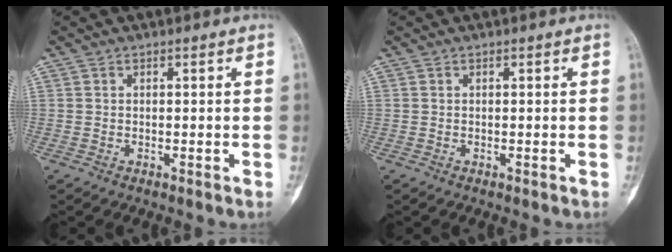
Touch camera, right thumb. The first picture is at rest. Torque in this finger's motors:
{"motor_torque": [0.13, 0.07, -0.03, -0.03, 0.03]}